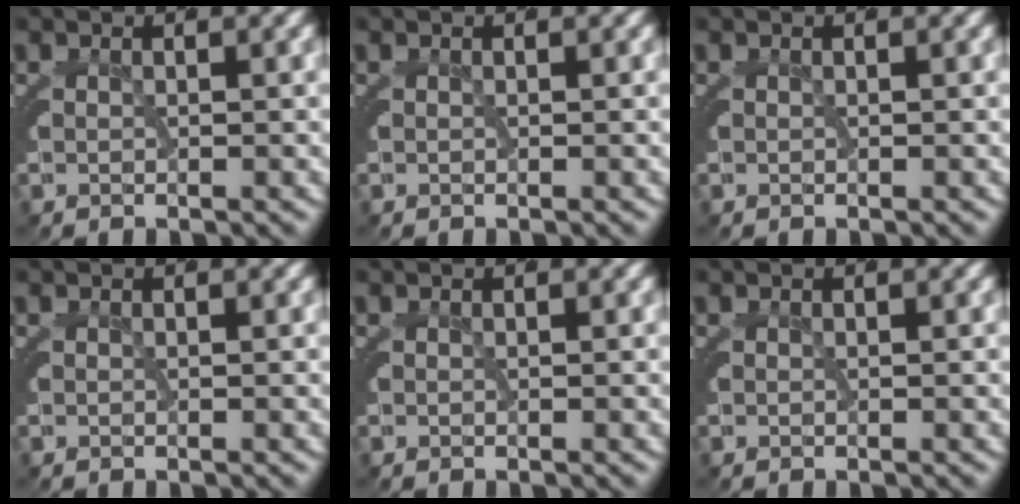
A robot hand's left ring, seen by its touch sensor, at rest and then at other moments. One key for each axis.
{"total": 0.0}
{"total": 0.0}
{"total": 0.0}
{"total": 0.0}
{"total": 0.0}